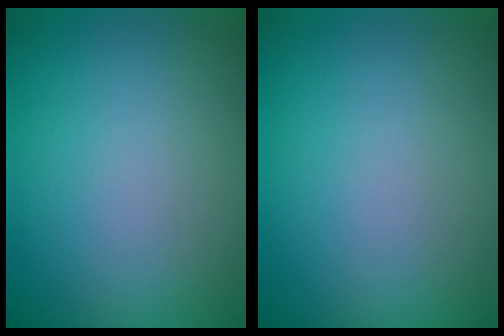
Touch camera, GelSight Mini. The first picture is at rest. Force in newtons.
{"total": 0.0}